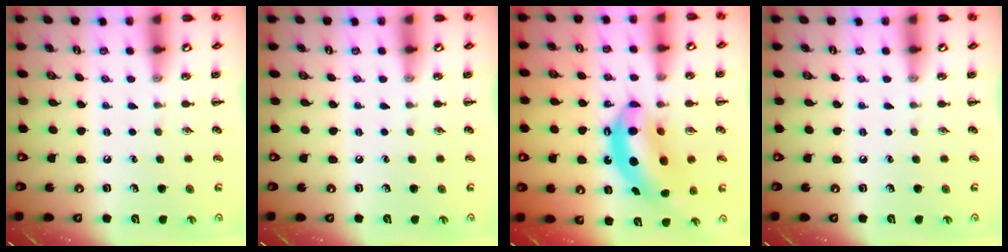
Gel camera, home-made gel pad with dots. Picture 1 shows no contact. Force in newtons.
{"total": 0.0}
{"total": 12.6, "press": 12.2, "slide": 3.3}
{"total": 0.0}